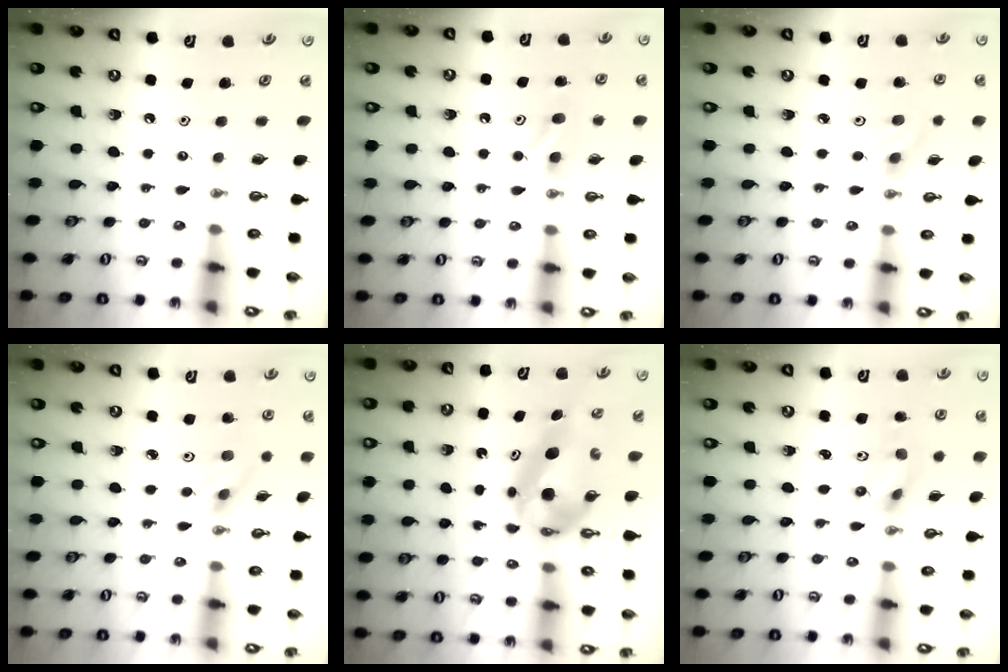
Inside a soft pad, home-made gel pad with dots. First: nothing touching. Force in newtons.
{"total": 4.0, "press": 3.9, "slide": 0.6}
{"total": 3.8, "press": 3.4, "slide": 1.6}
{"total": 2.6, "press": 2.4, "slide": 0.8}
{"total": 6.5, "press": 6.5, "slide": 0.5}
{"total": 7.3, "press": 2.5, "slide": 6.8}